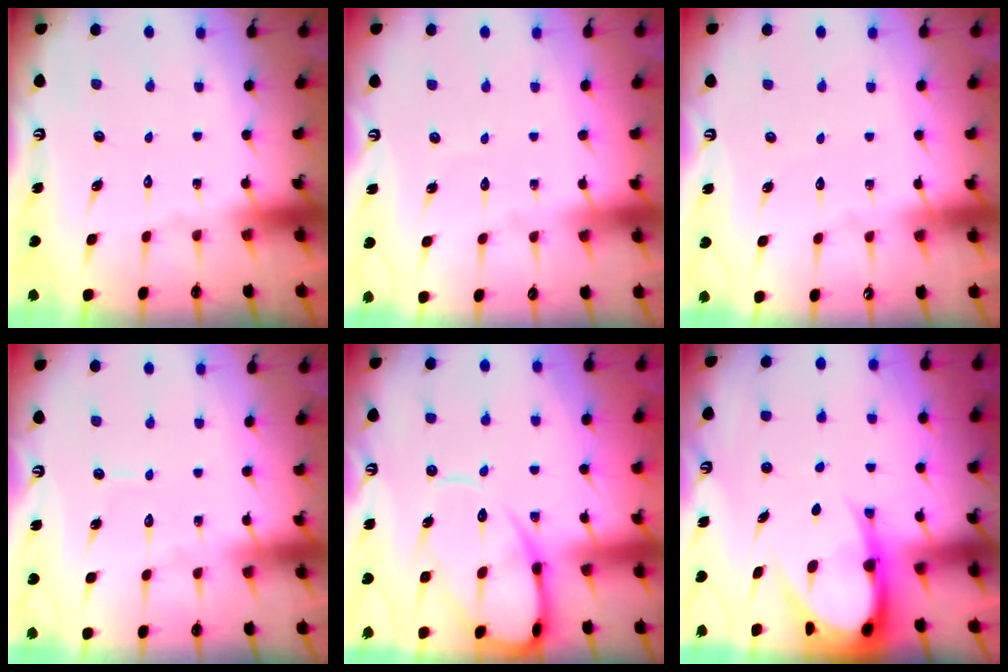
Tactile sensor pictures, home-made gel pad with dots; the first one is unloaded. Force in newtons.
{"total": 2.0, "press": 2.0, "slide": 0.1}
{"total": 2.1, "press": 2.1, "slide": 0.1}
{"total": 2.6, "press": 2.6, "slide": 0.3}
{"total": 12.2, "press": 12.2, "slide": 1.1}
{"total": 11.4, "press": 11.3, "slide": 1.4}